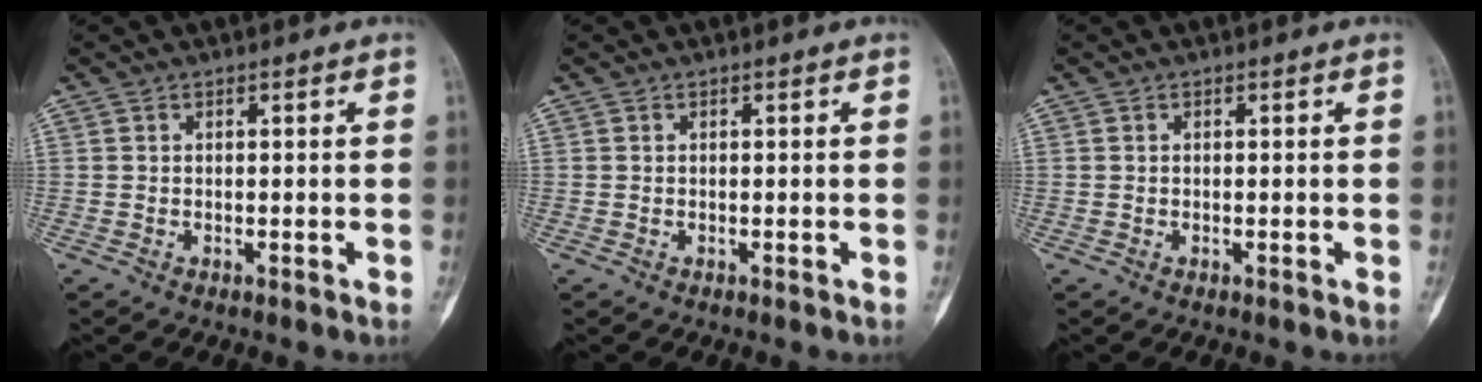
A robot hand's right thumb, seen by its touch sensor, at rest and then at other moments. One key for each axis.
{"total": 0.0}
{"total": 0.0}